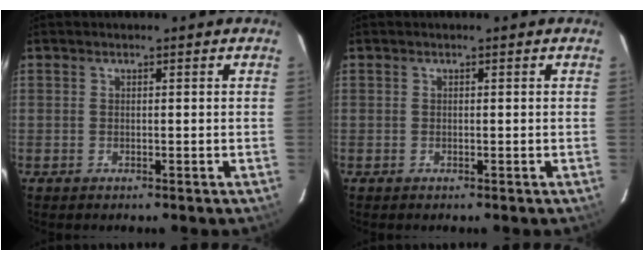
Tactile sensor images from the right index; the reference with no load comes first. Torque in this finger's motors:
{"motor_torque": [0.12, 0.10, 0.01, 0.01]}